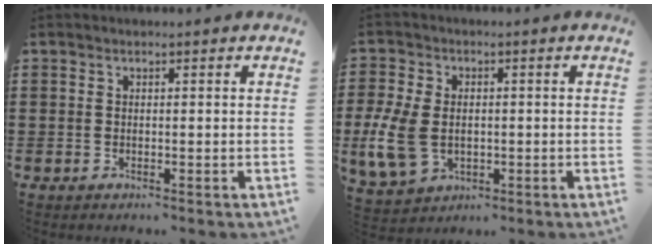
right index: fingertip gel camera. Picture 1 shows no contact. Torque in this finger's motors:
{"motor_torque": [1.78, 0.36, 0.95, 0.21]}